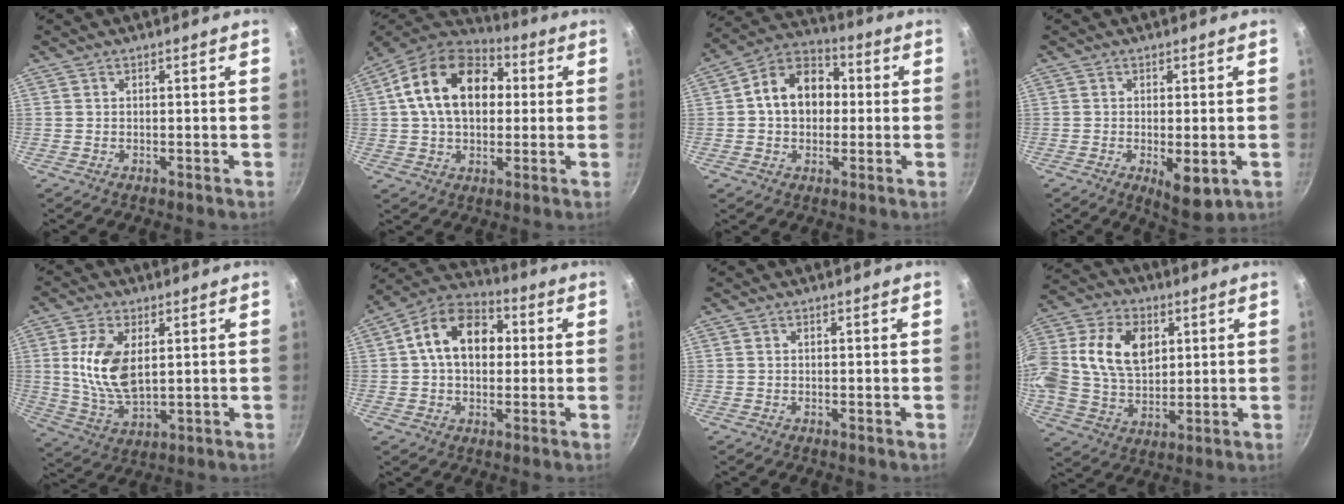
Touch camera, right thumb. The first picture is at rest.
{"total": 19.0, "force": [3.3, 13.0, 13.5], "torque": [-0.200, 0.027, 0.038]}
{"total": 13.0, "force": [0.9, 9.9, 8.3], "torque": [-0.096, 0.029, -0.006]}
{"total": 6.5, "force": [-1.7, 2.4, 5.8], "torque": [-0.082, -0.009, -0.014]}
{"total": 11.7, "force": [2.3, 6.3, 9.6], "torque": [-0.185, -0.016, 0.052]}
{"total": 14.3, "force": [2.0, 10.0, 9.9], "torque": [-0.125, 0.027, 0.013]}
{"total": 0.0}
{"total": 20.1, "force": [4.4, 14.2, 13.5], "torque": [-0.273, 0.022, 0.077]}